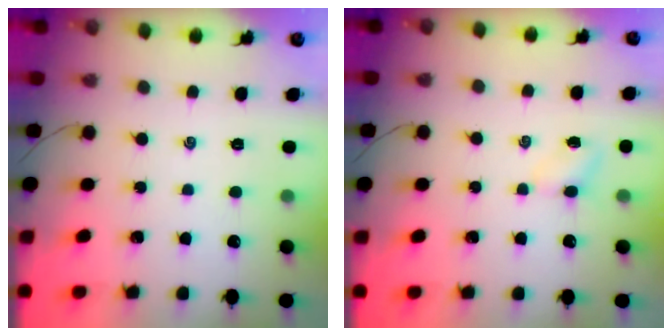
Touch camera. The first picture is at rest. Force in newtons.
{"total": 3.4, "press": 3.3, "slide": 0.9}